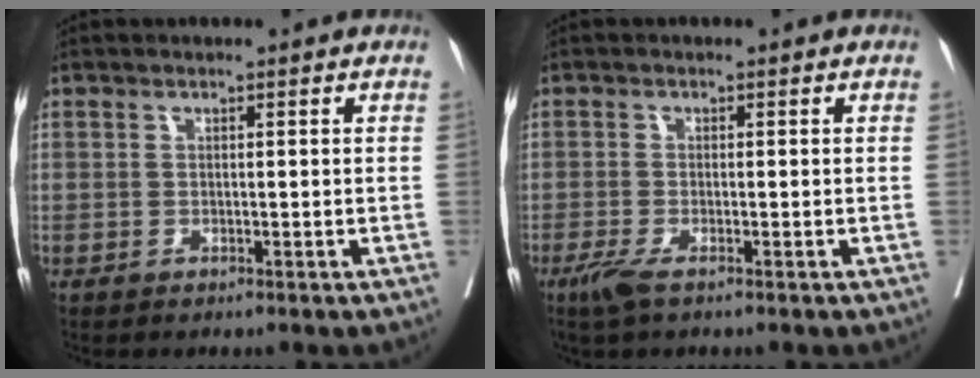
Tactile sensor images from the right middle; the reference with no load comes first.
{"total": 2.6, "force": [-1.6, 0.4, 2.0], "torque": [-0.042, -0.007, -0.036]}